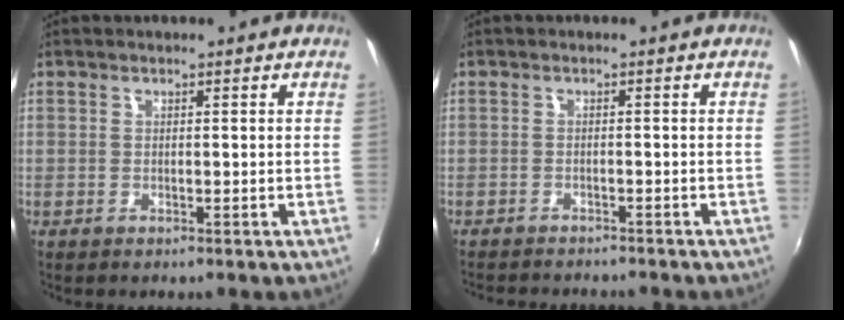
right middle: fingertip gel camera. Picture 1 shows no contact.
{"total": 5.4, "force": [-5.0, 0.9, 1.7], "torque": [-0.045, -0.013, -0.074]}